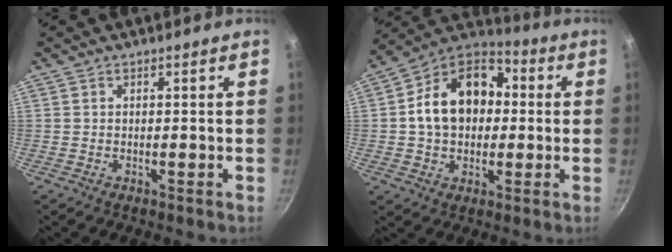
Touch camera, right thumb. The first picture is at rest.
{"total": 17.5, "force": [1.2, 13.1, 11.6], "torque": [-0.170, 0.039, 0.003]}